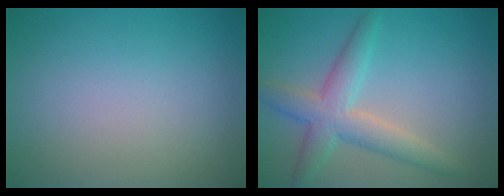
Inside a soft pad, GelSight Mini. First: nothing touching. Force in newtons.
{"total": 4.5, "press": 4.5, "slide": 0.0}